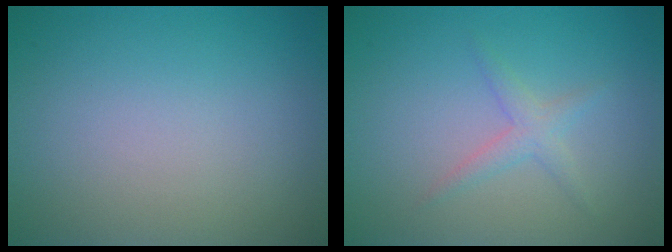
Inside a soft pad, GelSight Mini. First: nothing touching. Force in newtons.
{"total": 1.6, "press": 1.6, "slide": 0.1}